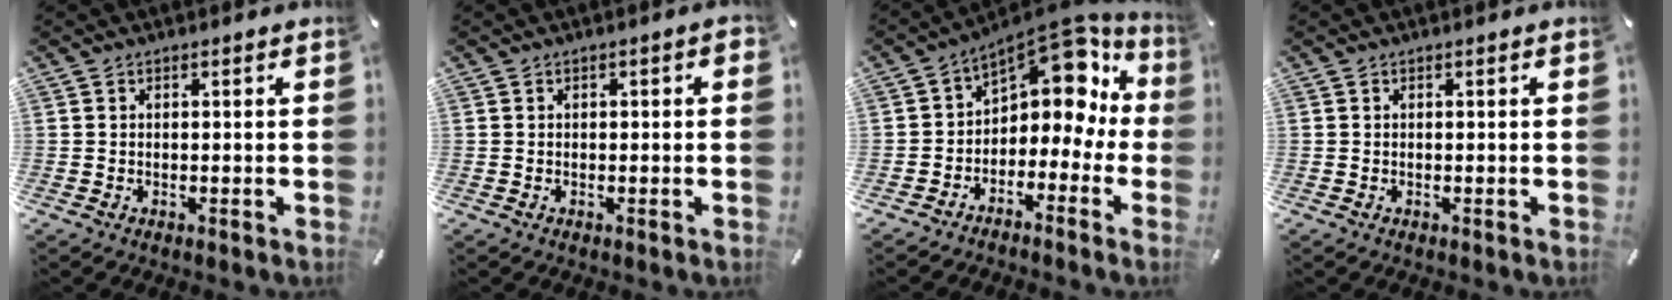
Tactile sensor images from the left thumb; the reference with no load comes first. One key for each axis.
{"total": 1.0, "fx": -0.2, "fy": 0.6, "fz": 0.8, "tx": -0.014, "ty": 0.003, "tz": -0.004}
{"total": 11.5, "fx": 5.2, "fy": 7.4, "fz": 7.2, "tx": -0.097, "ty": -0.050, "tz": 0.087}
{"total": 0.0}